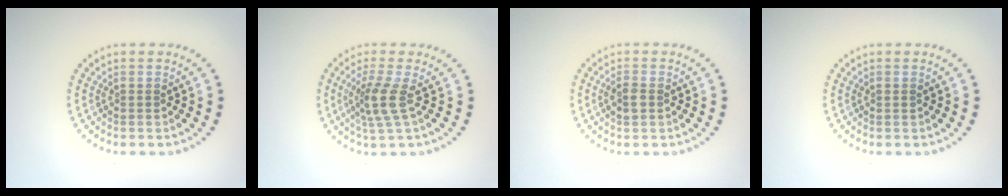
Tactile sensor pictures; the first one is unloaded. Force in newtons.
{"total": 2.8, "press": 2.1, "slide": 1.9}
{"total": 1.6, "press": 1.6, "slide": 0.3}
{"total": 0.5, "press": 0.5, "slide": 0.0}